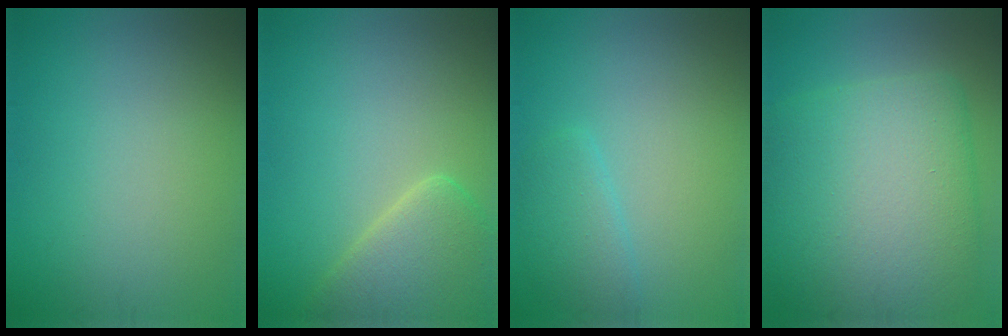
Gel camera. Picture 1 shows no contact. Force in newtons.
{"total": 5.0, "press": 5.0, "slide": 0.4}
{"total": 2.4, "press": 2.4, "slide": 0.2}
{"total": 13.0, "press": 13.0, "slide": 0.4}